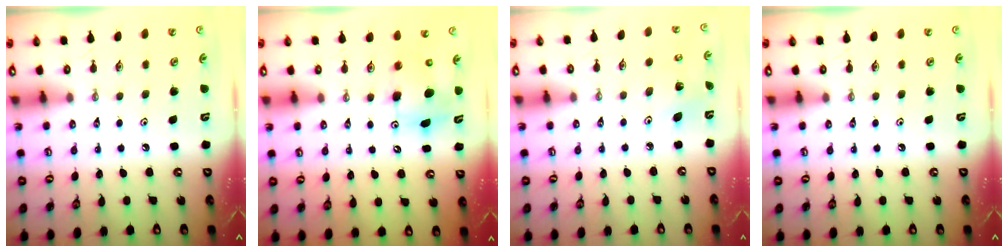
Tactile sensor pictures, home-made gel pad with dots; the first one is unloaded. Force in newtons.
{"total": 8.1, "press": 8.0, "slide": 1.6}
{"total": 2.7, "press": 2.7, "slide": 0.2}
{"total": 0.0}